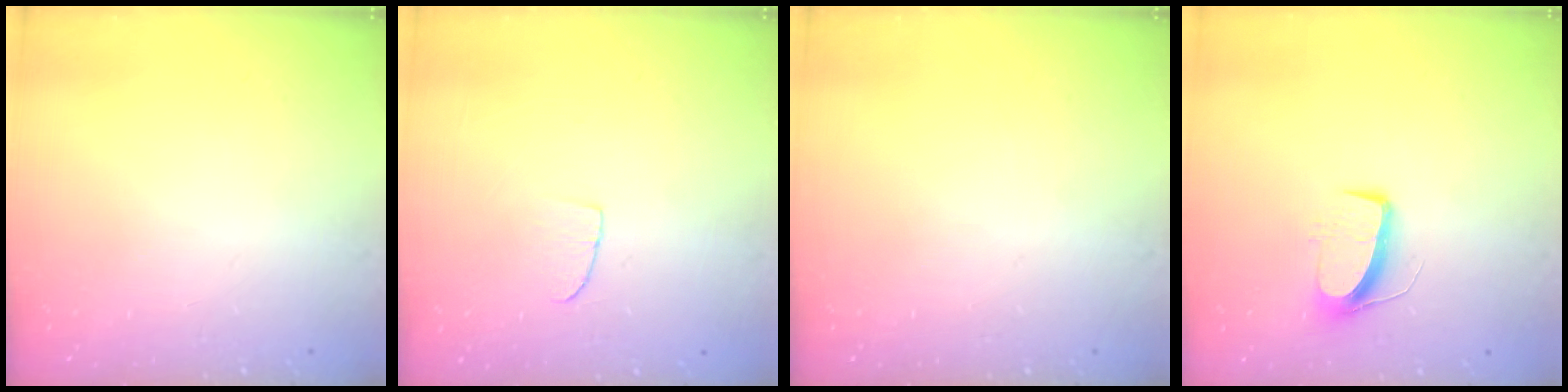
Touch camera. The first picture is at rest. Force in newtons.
{"total": 4.6, "press": 4.6, "slide": 0.4}
{"total": 0.0}
{"total": 8.6, "press": 8.5, "slide": 0.4}